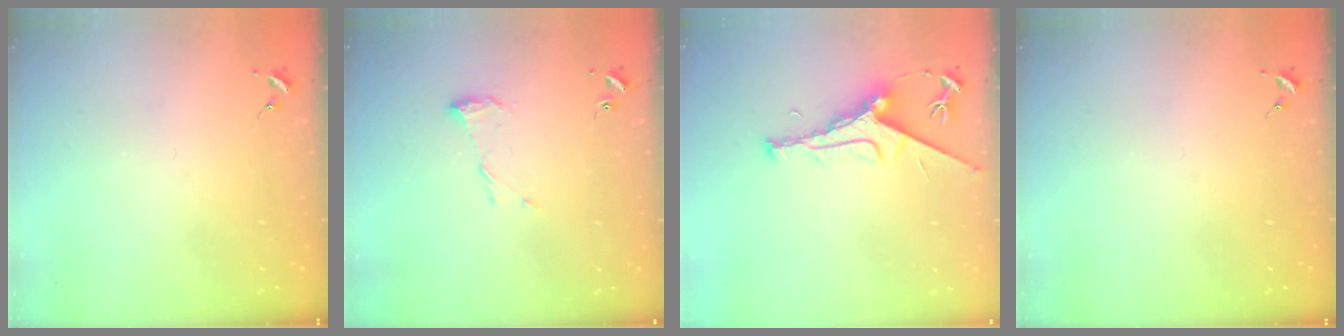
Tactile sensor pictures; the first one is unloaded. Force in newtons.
{"total": 7.8, "press": 7.8, "slide": 0.2}
{"total": 8.4, "press": 8.3, "slide": 1.0}
{"total": 0.0}